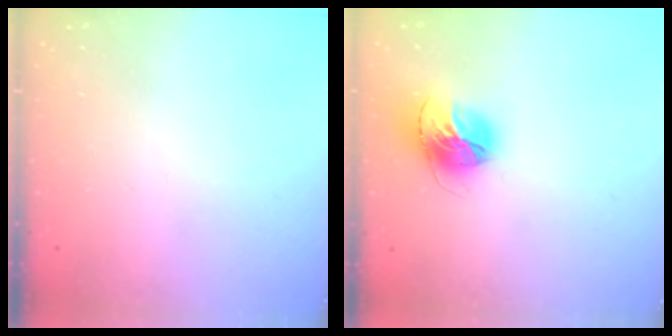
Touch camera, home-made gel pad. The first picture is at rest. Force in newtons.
{"total": 15.4, "press": 15.3, "slide": 1.7}